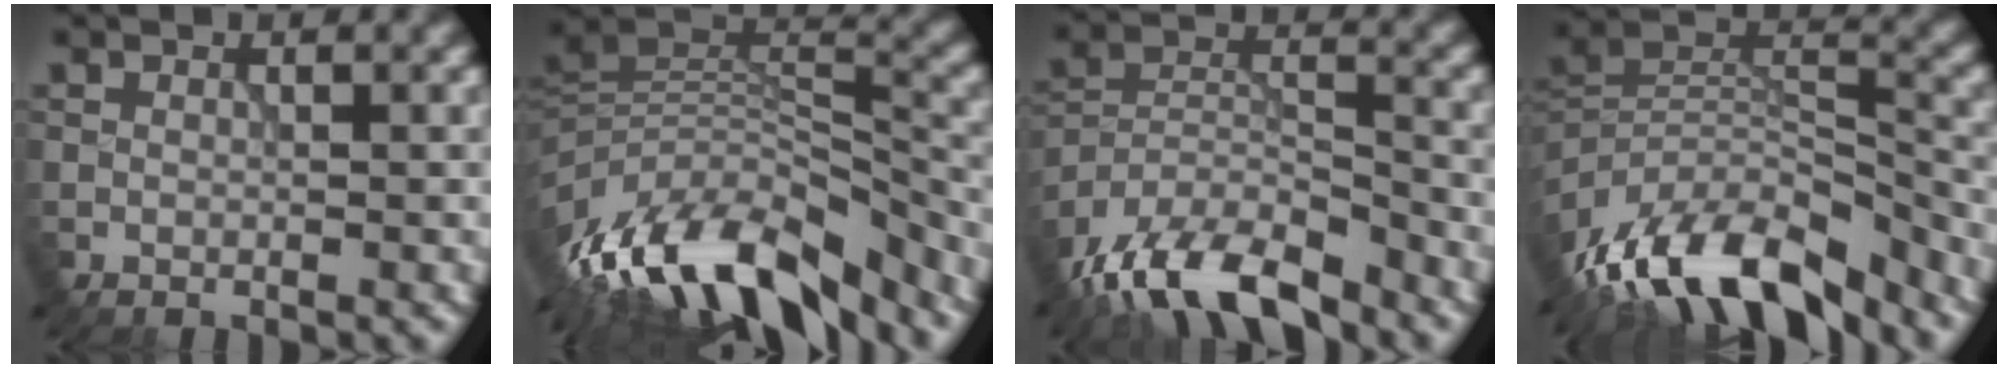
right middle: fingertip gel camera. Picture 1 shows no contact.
{"total": 15.0, "force": [-9.2, 5.7, 10.4], "torque": [-0.208, 0.012, -0.161]}
{"total": 11.3, "force": [-8.7, 3.9, 6.1], "torque": [-0.115, -0.005, -0.166]}
{"total": 14.0, "force": [-9.8, 5.4, 8.3], "torque": [-0.167, 0.021, -0.178]}